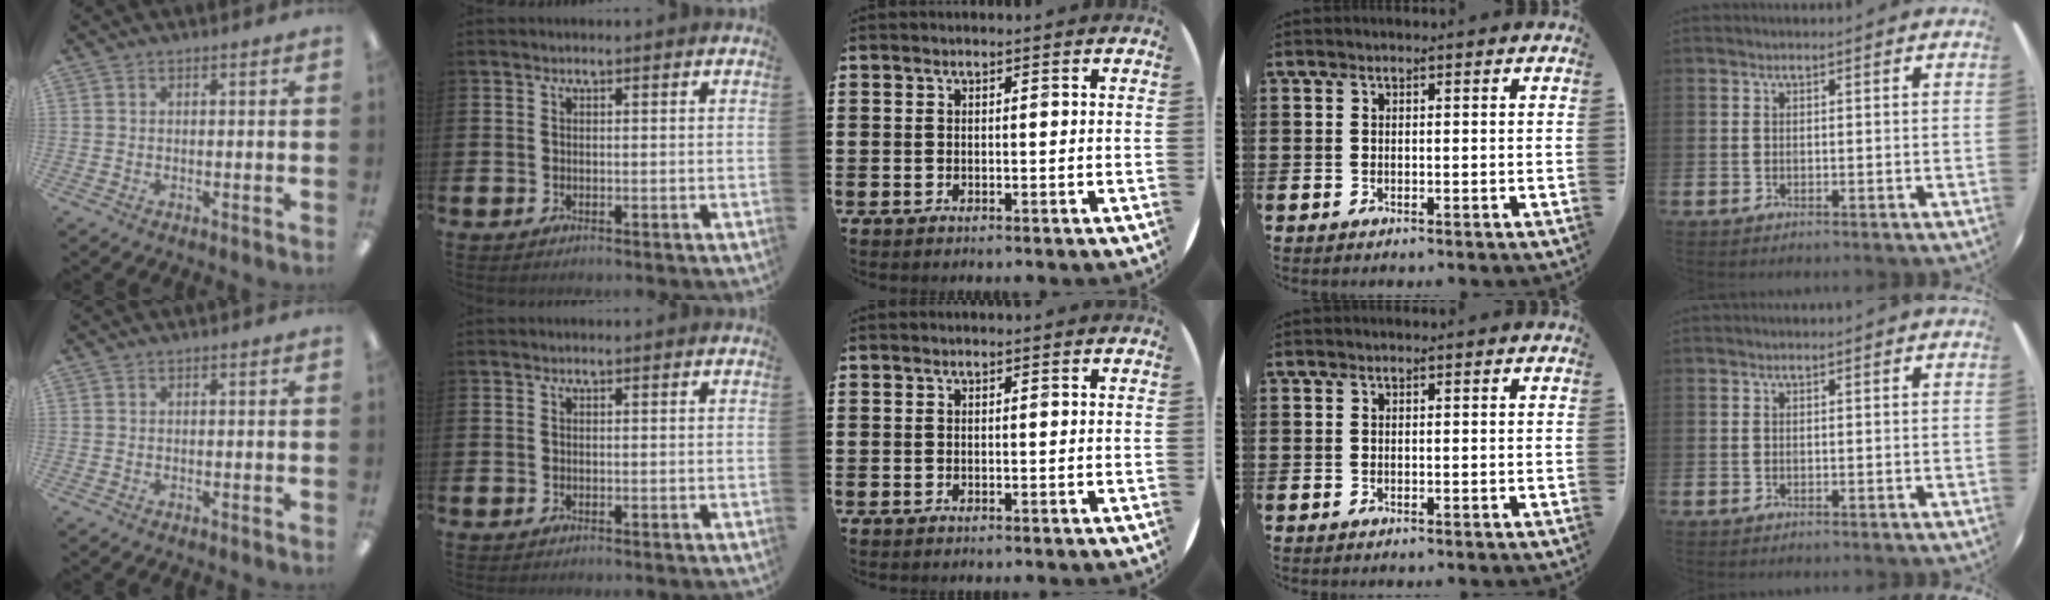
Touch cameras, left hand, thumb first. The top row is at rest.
{}